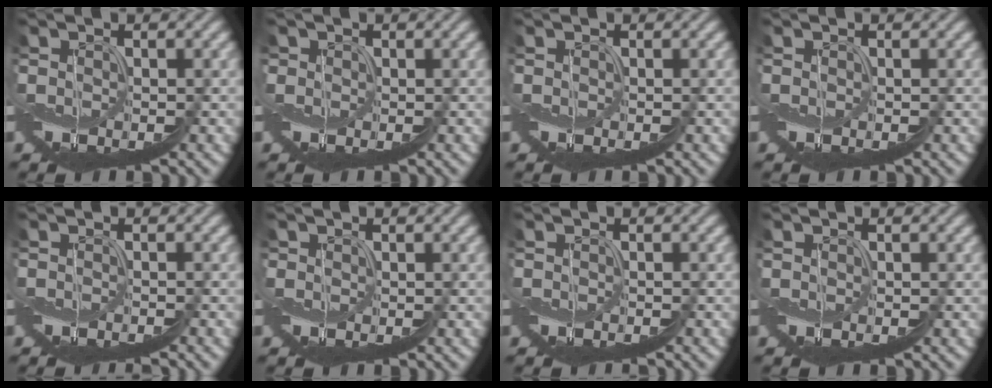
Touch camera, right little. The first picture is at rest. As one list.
[{"total": 1.0, "force": [0.8, 0.6, -0.1], "torque": [0.000, -0.005, 0.008]}, {"total": 0.0}, {"total": 0.0}, {"total": 1.8, "force": [-1.7, -0.2, 0.2], "torque": [0.003, 0.010, -0.030]}, {"total": 0.7, "force": [0.6, 0.3, -0.1], "torque": [-0.003, -0.006, 0.007]}, {"total": 0.9, "force": [-0.9, 0.1, 0.1], "torque": [0.005, 0.002, -0.016]}, {"total": 0.0}]